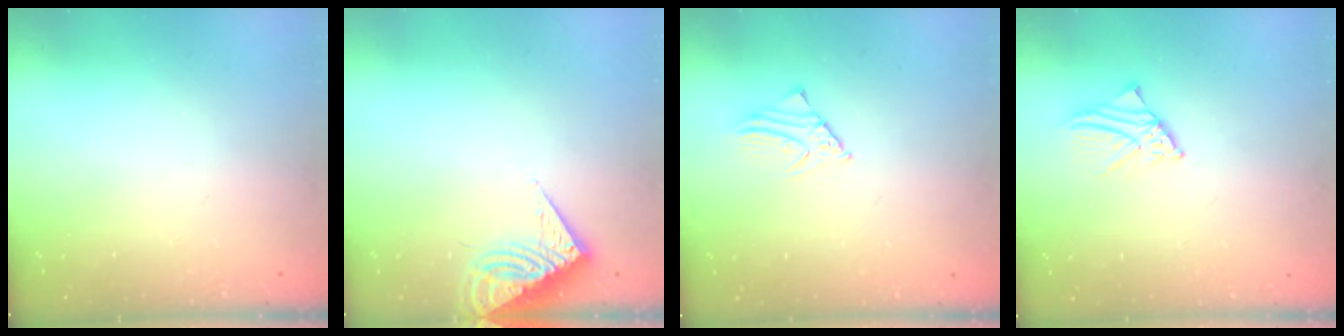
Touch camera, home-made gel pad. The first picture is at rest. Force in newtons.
{"total": 8.0, "press": 7.9, "slide": 0.8}
{"total": 2.1, "press": 2.1, "slide": 0.1}
{"total": 2.7, "press": 2.7, "slide": 0.4}